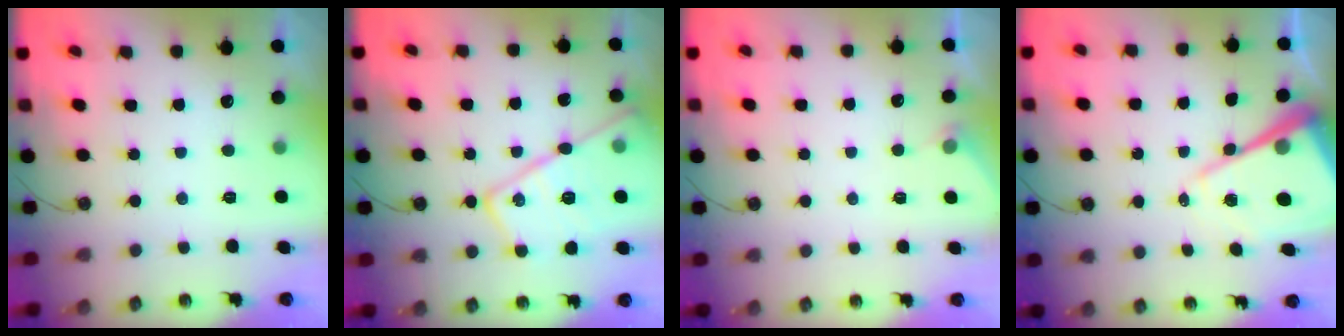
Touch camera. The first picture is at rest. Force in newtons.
{"total": 21.2, "press": 21.1, "slide": 1.9}
{"total": 3.3, "press": 3.3, "slide": 0.5}
{"total": 17.0, "press": 16.9, "slide": 1.8}